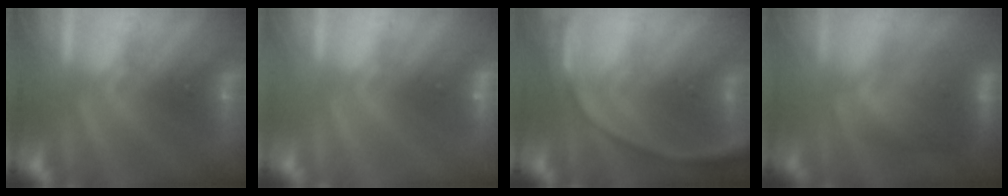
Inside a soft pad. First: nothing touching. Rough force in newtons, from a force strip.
{"total": 1.8}
{"total": 2.7}
{"total": 3.9}